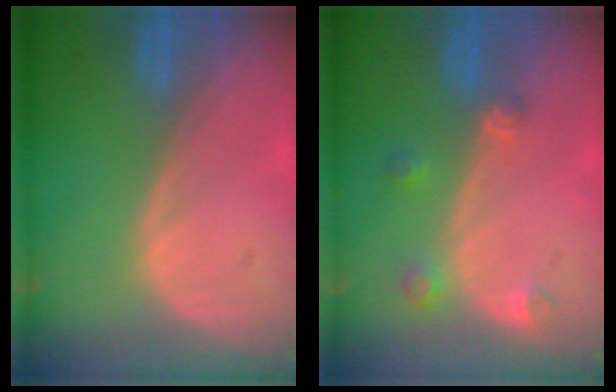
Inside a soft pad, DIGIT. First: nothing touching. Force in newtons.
{"total": 2.7, "press": 2.7, "slide": 0.3}